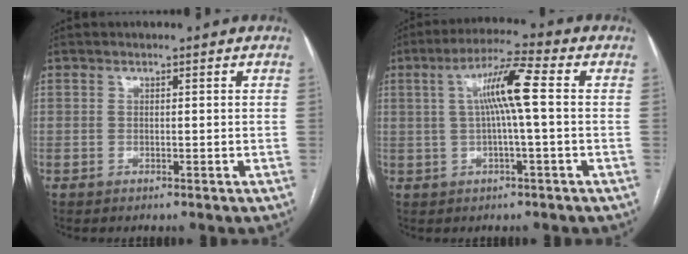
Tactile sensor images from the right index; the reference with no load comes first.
{"total": 8.0, "force": [1.0, 0.0, 8.0], "torque": [-0.147, 0.017, 0.016]}